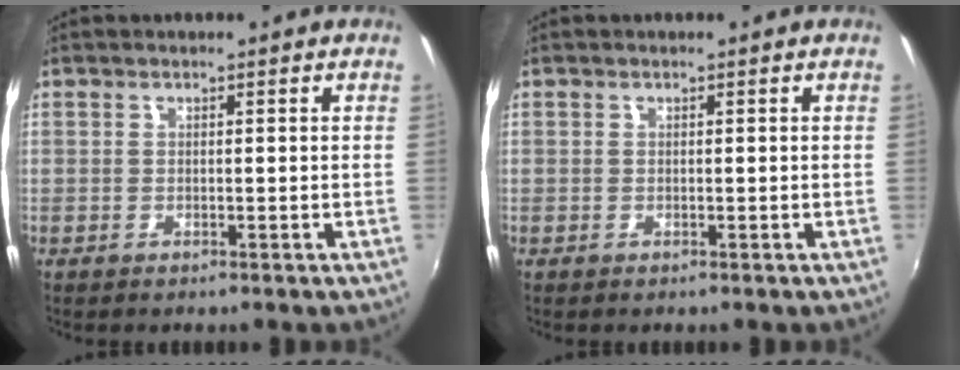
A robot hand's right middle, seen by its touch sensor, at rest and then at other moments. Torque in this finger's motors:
{"motor_torque": [0.42, -0.69, -0.04, 0.00]}